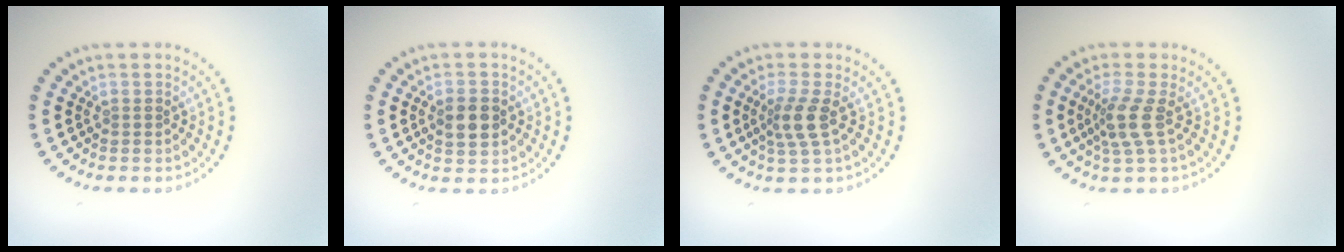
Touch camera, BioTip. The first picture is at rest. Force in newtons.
{"total": 2.9, "press": 2.9, "slide": 0.0}
{"total": 2.7, "press": 2.1, "slide": 1.7}
{"total": 2.7, "press": 2.1, "slide": 1.7}